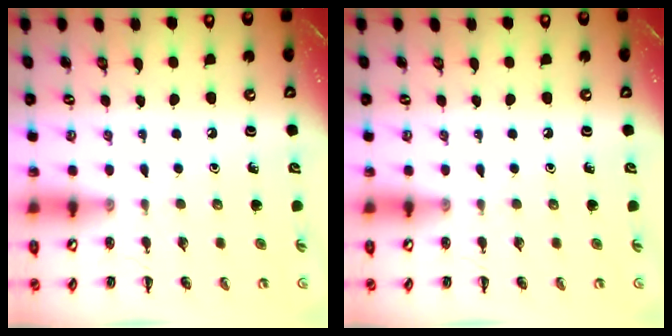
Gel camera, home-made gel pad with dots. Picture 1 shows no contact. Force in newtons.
{"total": 0.0}